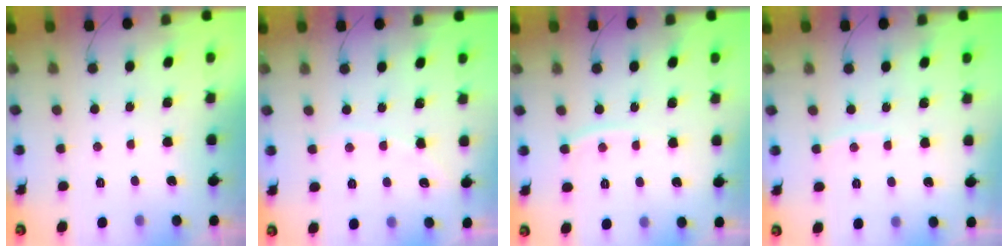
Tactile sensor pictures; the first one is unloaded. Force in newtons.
{"total": 2.6, "press": 2.6, "slide": 0.4}
{"total": 5.8, "press": 5.8, "slide": 0.3}
{"total": 2.7, "press": 2.7, "slide": 0.3}